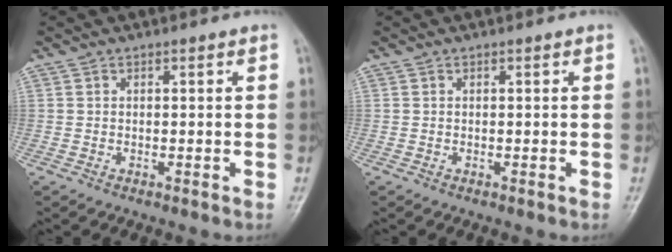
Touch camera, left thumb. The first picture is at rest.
{"total": 0.0}